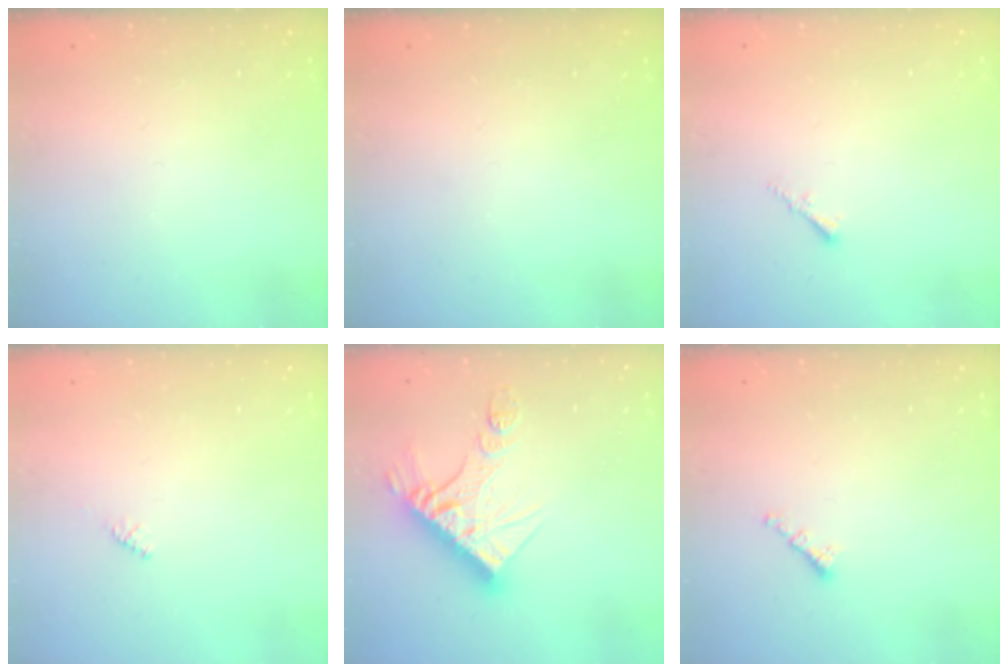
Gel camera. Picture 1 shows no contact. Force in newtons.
{"total": 0.0}
{"total": 1.5, "press": 1.5, "slide": 0.4}
{"total": 1.6, "press": 1.5, "slide": 0.4}
{"total": 14.5, "press": 14.4, "slide": 1.6}
{"total": 1.3, "press": 1.2, "slide": 0.5}